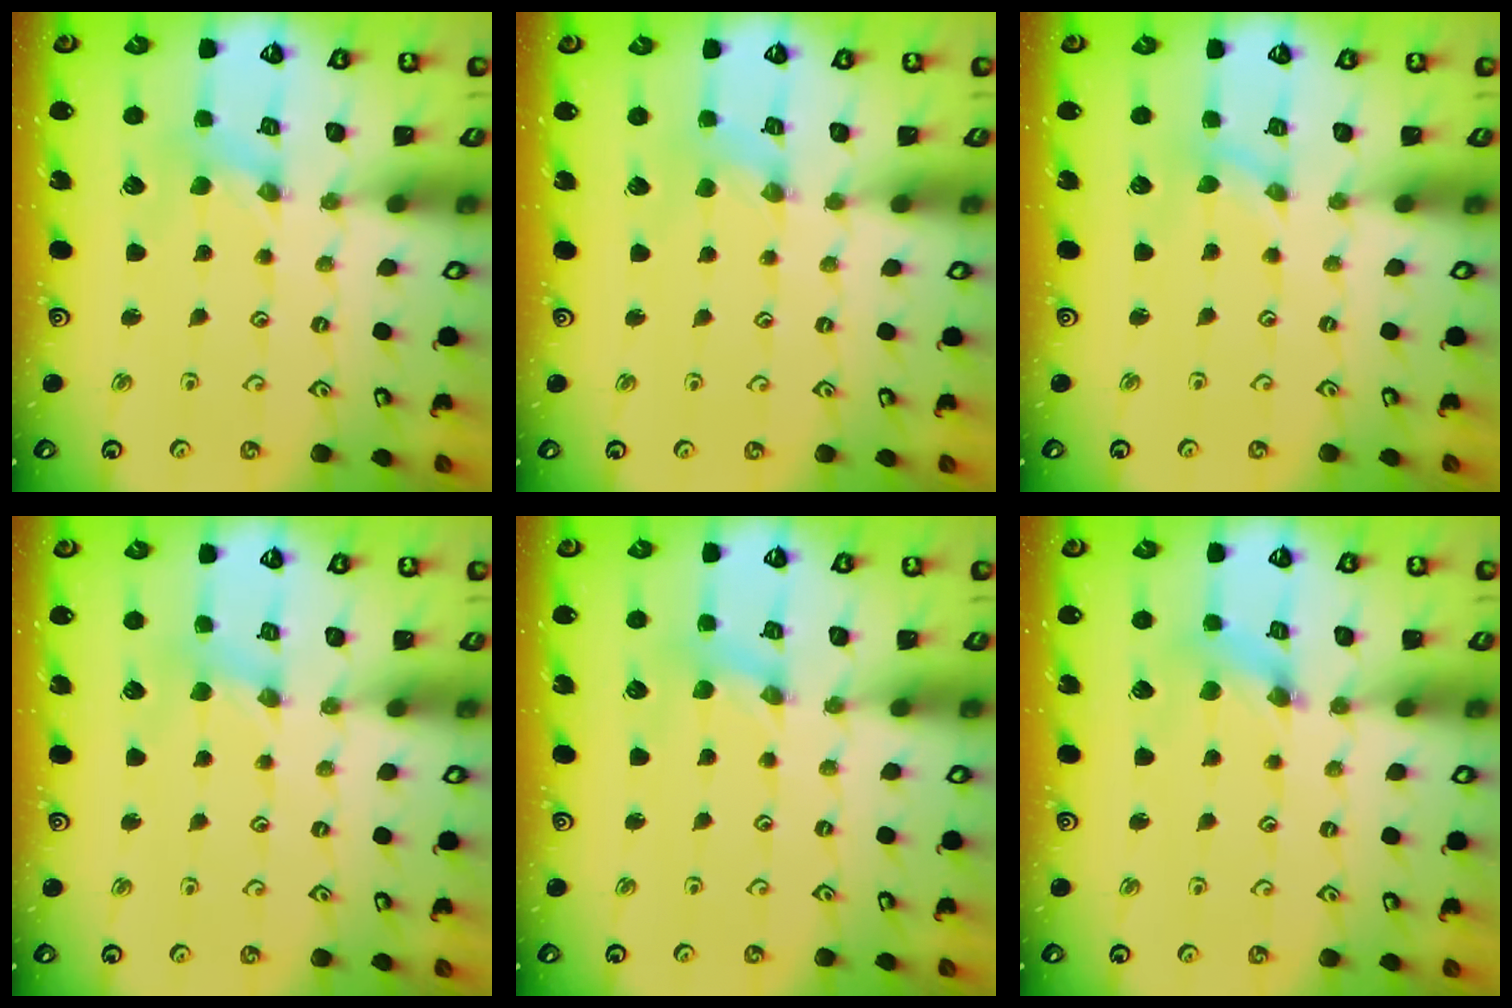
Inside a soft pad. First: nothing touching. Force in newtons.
{"total": 1.2, "press": 1.2, "slide": 0.2}
{"total": 0.0}
{"total": 2.1, "press": 2.0, "slide": 0.3}
{"total": 1.6, "press": 1.6, "slide": 0.3}
{"total": 2.9, "press": 2.9, "slide": 0.3}